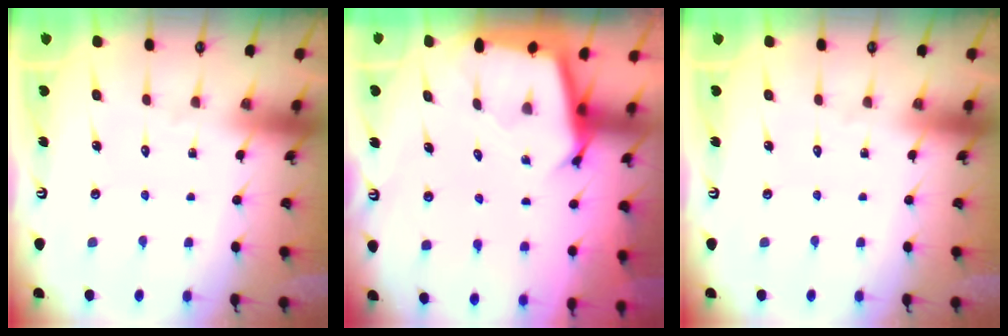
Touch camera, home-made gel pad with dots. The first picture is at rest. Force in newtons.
{"total": 2.7, "press": 2.7, "slide": 0.1}
{"total": 0.0}